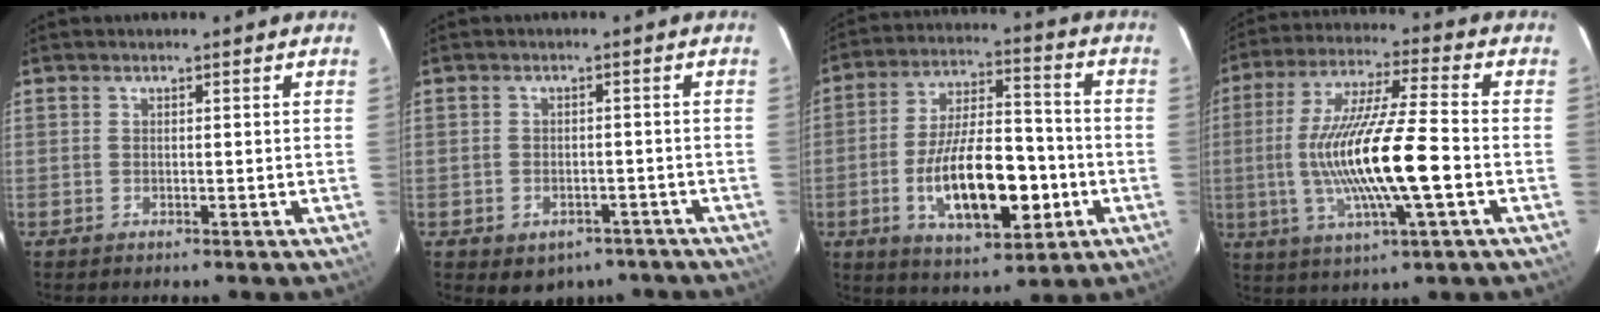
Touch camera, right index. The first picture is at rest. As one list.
[{"total": 8.0, "force": [-5.3, 5.2, 2.9], "torque": [-0.058, 0.007, -0.050]}, {"total": 17.9, "force": [-5.0, 7.4, 15.5], "torque": [-0.289, 0.001, -0.071]}, {"total": 17.4, "force": [-3.0, 1.7, 17.1], "torque": [-0.326, -0.008, -0.051]}]